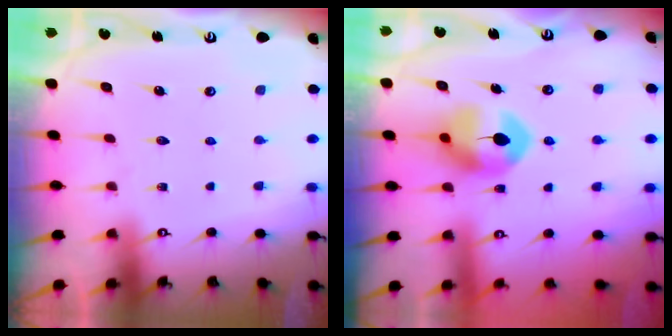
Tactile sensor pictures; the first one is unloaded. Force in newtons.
{"total": 8.6, "press": 8.6, "slide": 0.4}